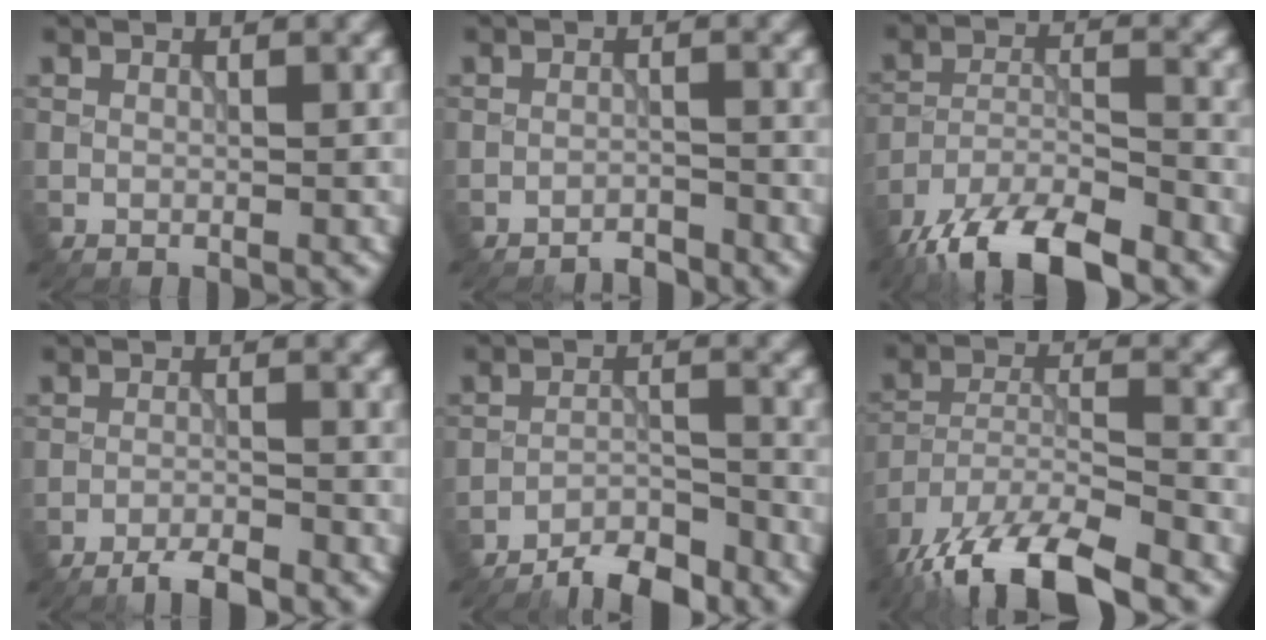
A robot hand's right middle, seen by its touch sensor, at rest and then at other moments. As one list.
[{"total": 1.7, "force": [-1.7, 0.2, 0.3], "torque": [0.000, 0.002, -0.032]}, {"total": 10.9, "force": [-8.5, 3.3, 6.0], "torque": [-0.106, -0.017, -0.155]}, {"total": 3.2, "force": [-2.7, 0.4, 1.6], "torque": [-0.026, -0.004, -0.052]}, {"total": 5.4, "force": [-4.8, 1.1, 2.2], "torque": [-0.032, 0.001, -0.089]}, {"total": 13.7, "force": [-11.0, 3.8, 7.3], "torque": [-0.143, -0.031, -0.178]}]